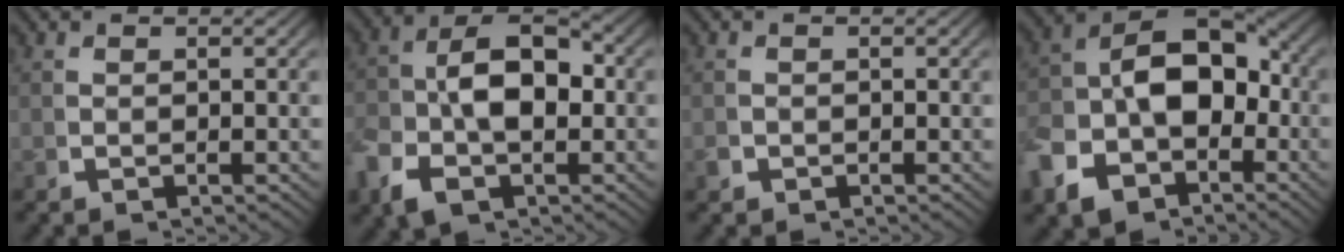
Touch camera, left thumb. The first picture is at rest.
{"total": 9.7, "force": [-1.4, 6.6, 6.9], "torque": [-0.128, -0.017, -0.018]}
{"total": 0.9, "force": [-0.4, 0.8, 0.2], "torque": [-0.011, -0.005, -0.008]}
{"total": 14.5, "force": [-2.6, 10.3, 9.8], "torque": [-0.197, -0.035, -0.028]}